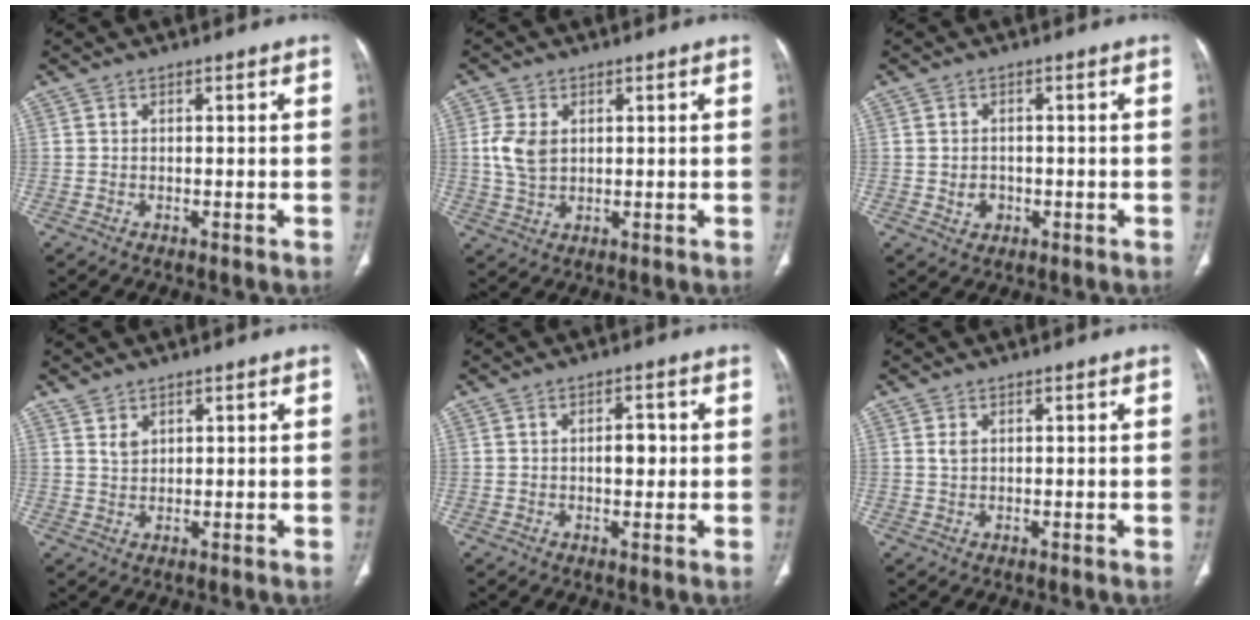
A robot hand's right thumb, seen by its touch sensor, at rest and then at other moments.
{"total": 5.7, "force": [1.1, 3.9, 4.0], "torque": [-0.077, -0.001, 0.028]}
{"total": 2.8, "force": [-0.6, 2.3, 1.3], "torque": [-0.010, 0.004, -0.003]}
{"total": 2.0, "force": [1.4, 1.2, 0.8], "torque": [-0.007, -0.007, 0.029]}
{"total": 3.5, "force": [0.1, 2.0, 2.9], "torque": [-0.030, 0.004, 0.001]}
{"total": 1.2, "force": [0.5, 0.8, 0.8], "torque": [-0.015, 0.002, 0.014]}